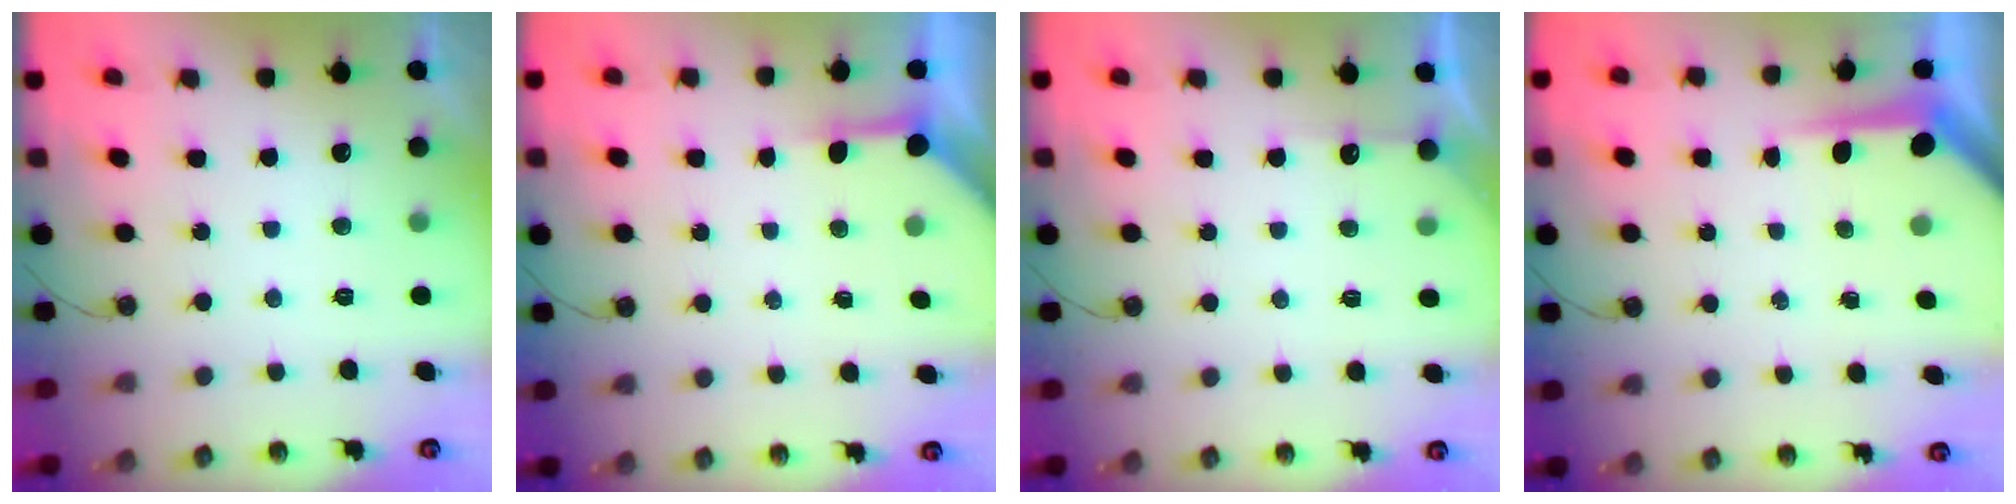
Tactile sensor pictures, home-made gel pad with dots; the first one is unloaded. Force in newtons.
{"total": 3.9, "press": 3.8, "slide": 0.5}
{"total": 4.9, "press": 4.9, "slide": 0.5}
{"total": 4.9, "press": 4.9, "slide": 0.4}